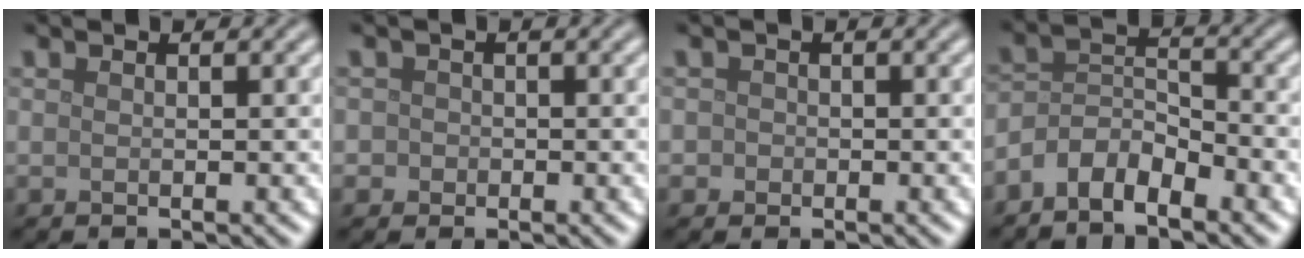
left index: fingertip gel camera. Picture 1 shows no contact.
{"total": 1.5, "force": [0.1, 1.5, 0.3], "torque": [0.009, 0.005, -0.009]}
{"total": 1.2, "force": [0.0, 1.1, 0.2], "torque": [0.009, 0.000, -0.007]}
{"total": 3.9, "force": [-3.0, 1.6, 2.0], "torque": [-0.036, 0.009, -0.064]}